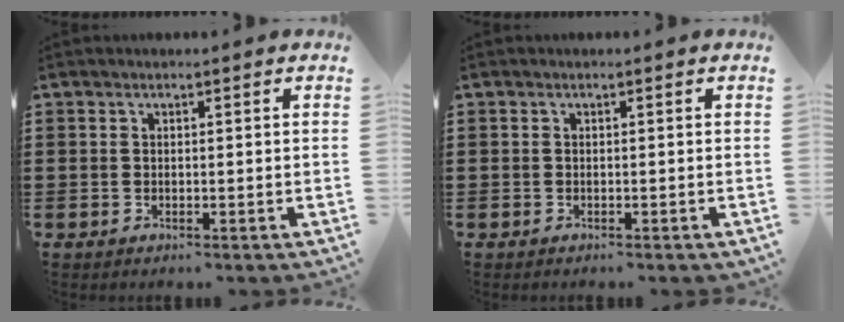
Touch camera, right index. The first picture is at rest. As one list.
[{"total": 0.0}]